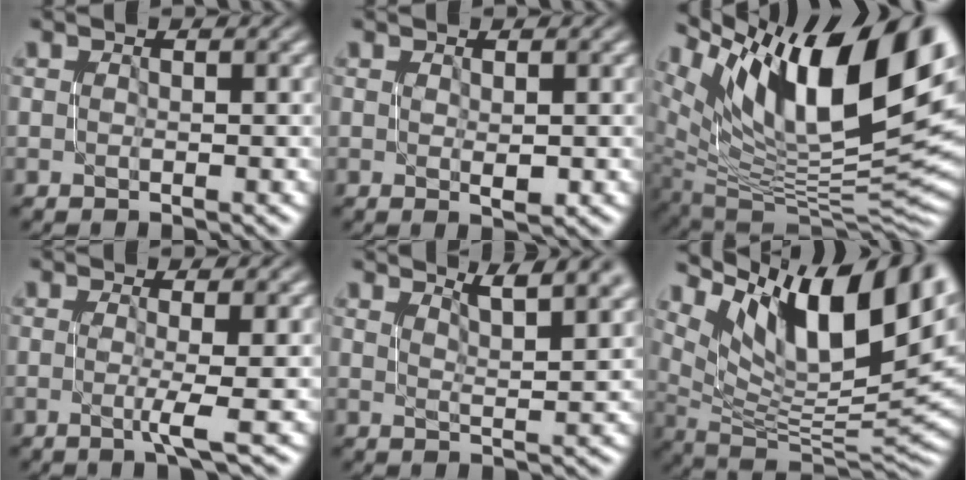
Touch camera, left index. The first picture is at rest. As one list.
[{"total": 0.9, "force": [0.2, 0.2, 0.8], "torque": [-0.012, -0.004, 0.007]}, {"total": 16.8, "force": [8.1, 7.2, 12.9], "torque": [-0.223, 0.018, 0.147]}, {"total": 2.5, "force": [-0.4, 0.5, 2.4], "torque": [-0.039, -0.007, -0.009]}, {"total": 5.4, "force": [3.7, 1.4, 3.8], "torque": [-0.031, 0.013, 0.048]}, {"total": 14.4, "force": [8.1, 4.8, 10.9], "torque": [-0.190, 0.026, 0.152]}]